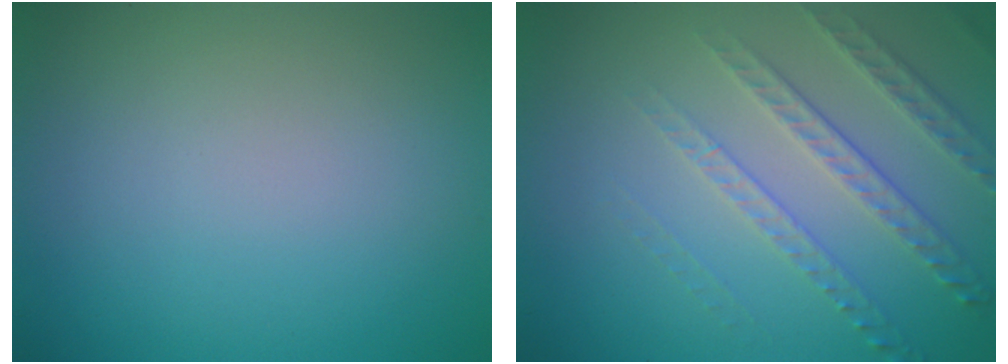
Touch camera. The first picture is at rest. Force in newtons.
{"total": 4.0, "press": 3.1, "slide": 2.5}